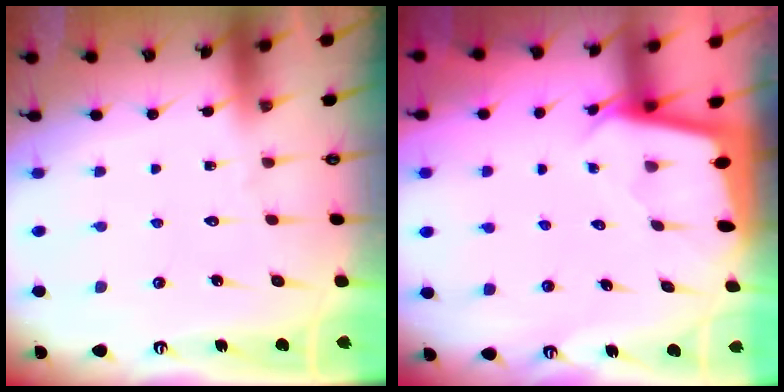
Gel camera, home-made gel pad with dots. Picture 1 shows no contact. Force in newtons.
{"total": 1.9, "press": 1.9, "slide": 0.1}